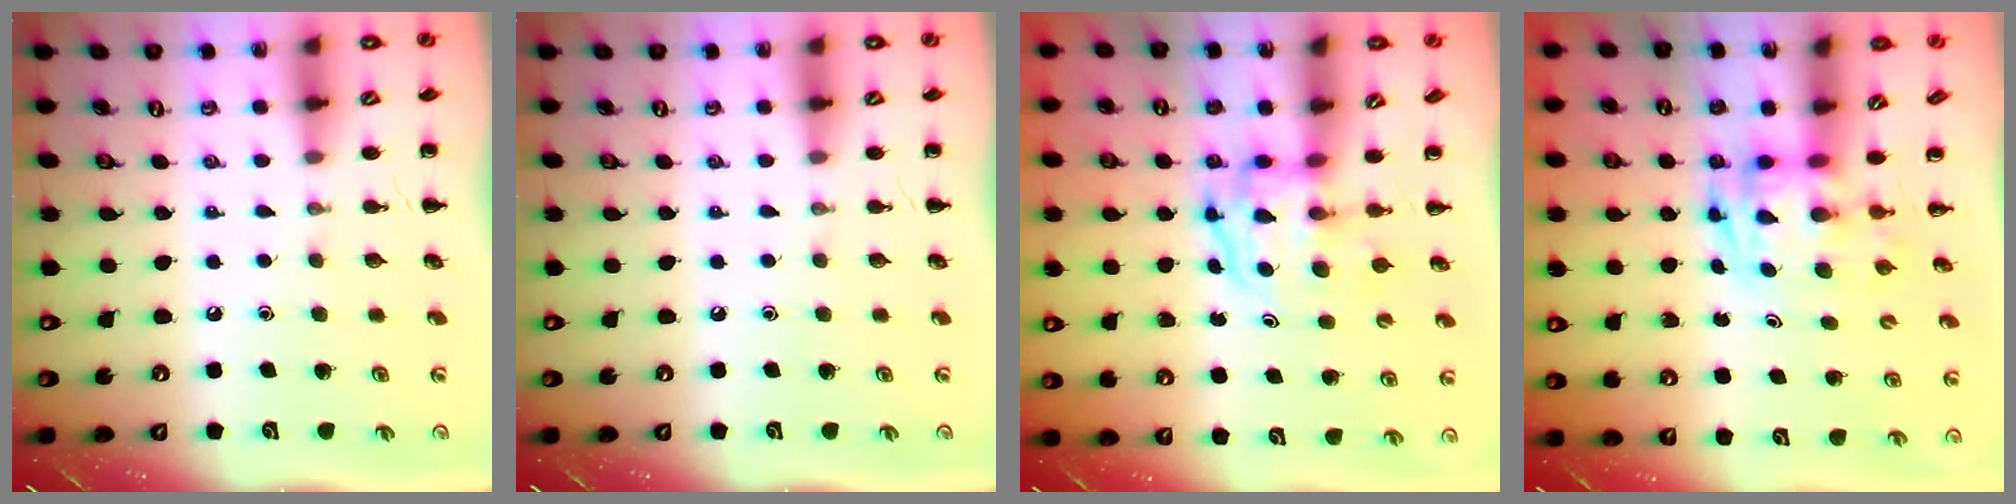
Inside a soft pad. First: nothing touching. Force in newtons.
{"total": 0.0}
{"total": 3.9, "press": 3.9, "slide": 0.6}
{"total": 2.7, "press": 2.7, "slide": 0.5}